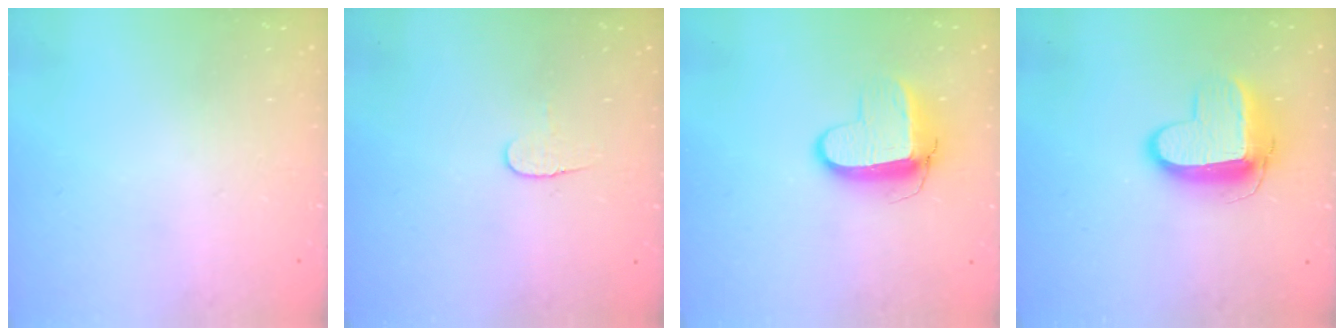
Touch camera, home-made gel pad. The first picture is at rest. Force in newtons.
{"total": 4.5, "press": 4.5, "slide": 0.5}
{"total": 8.9, "press": 8.8, "slide": 1.0}
{"total": 11.1, "press": 11.1, "slide": 1.0}